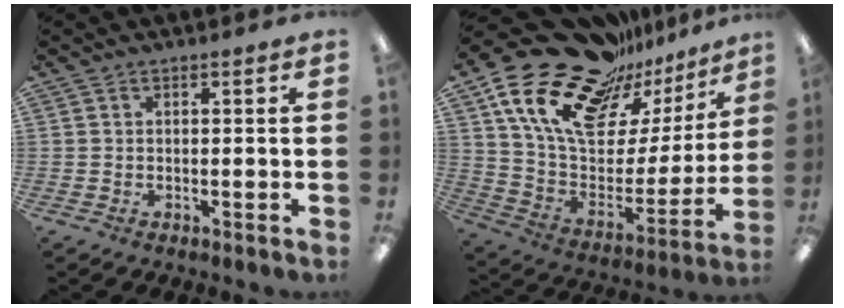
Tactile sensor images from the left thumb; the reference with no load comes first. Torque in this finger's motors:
{"motor_torque": [0.67, 0.74, 1.29, -1.48, 0.47]}